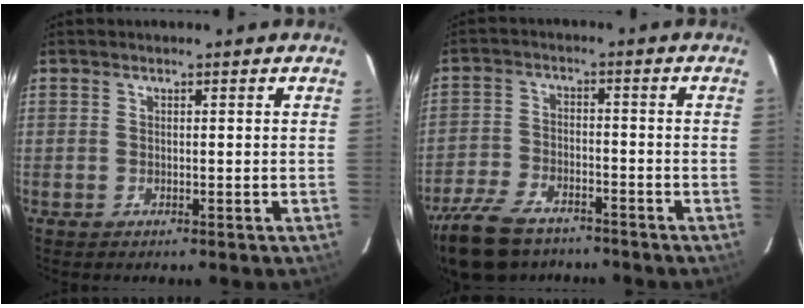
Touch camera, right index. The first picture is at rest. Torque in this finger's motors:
{"motor_torque": [0.93, -1.21, 0.52, 0.11]}